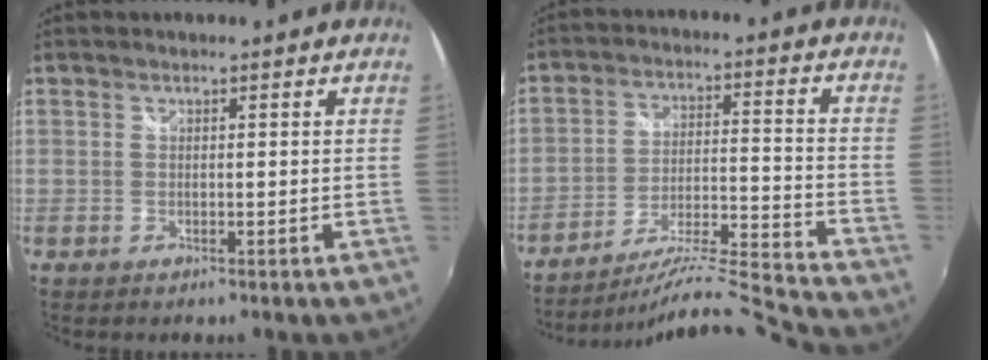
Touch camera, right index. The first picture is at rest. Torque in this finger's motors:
{"motor_torque": [0.59, -0.61, 0.04, -0.01]}